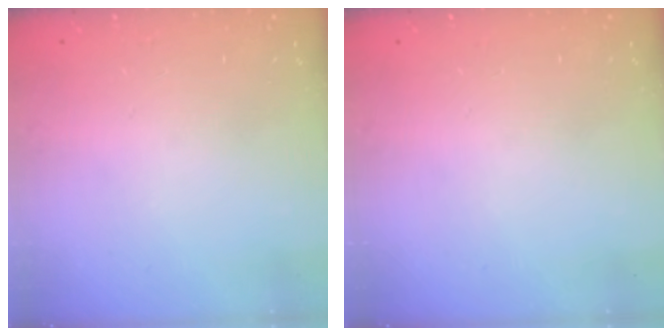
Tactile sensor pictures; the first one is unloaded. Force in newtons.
{"total": 0.0}